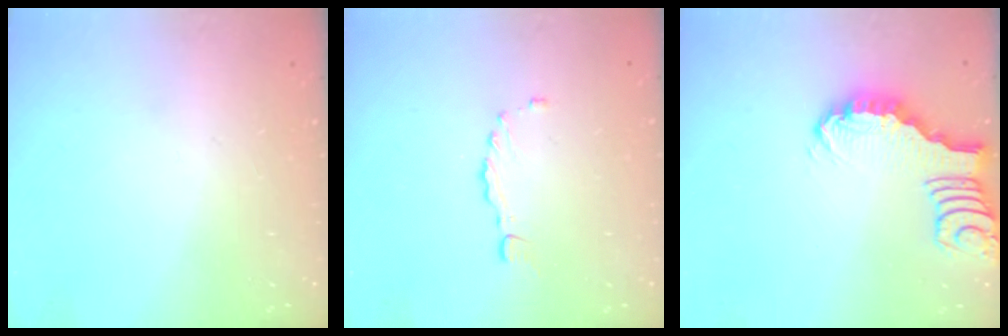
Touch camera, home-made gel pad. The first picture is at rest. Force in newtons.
{"total": 1.5, "press": 1.4, "slide": 0.4}
{"total": 2.8, "press": 2.7, "slide": 0.4}